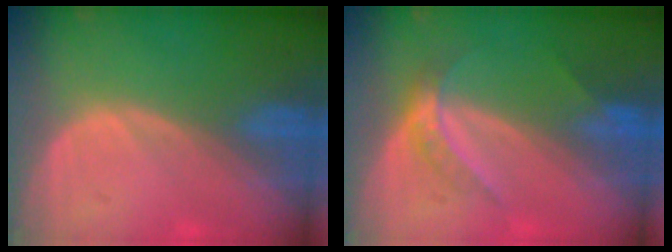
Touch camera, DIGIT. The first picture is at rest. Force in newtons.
{"total": 4.6, "press": 4.1, "slide": 2.2}